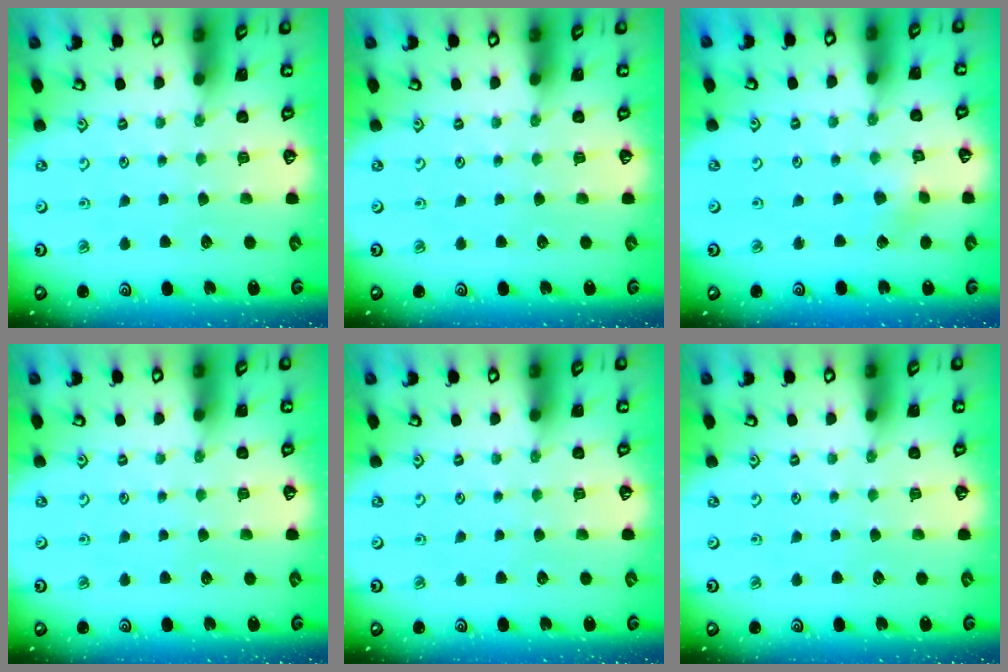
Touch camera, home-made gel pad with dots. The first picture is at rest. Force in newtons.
{"total": 0.0}
{"total": 3.0, "press": 3.0, "slide": 0.4}
{"total": 0.0}
{"total": 0.0}
{"total": 0.0}